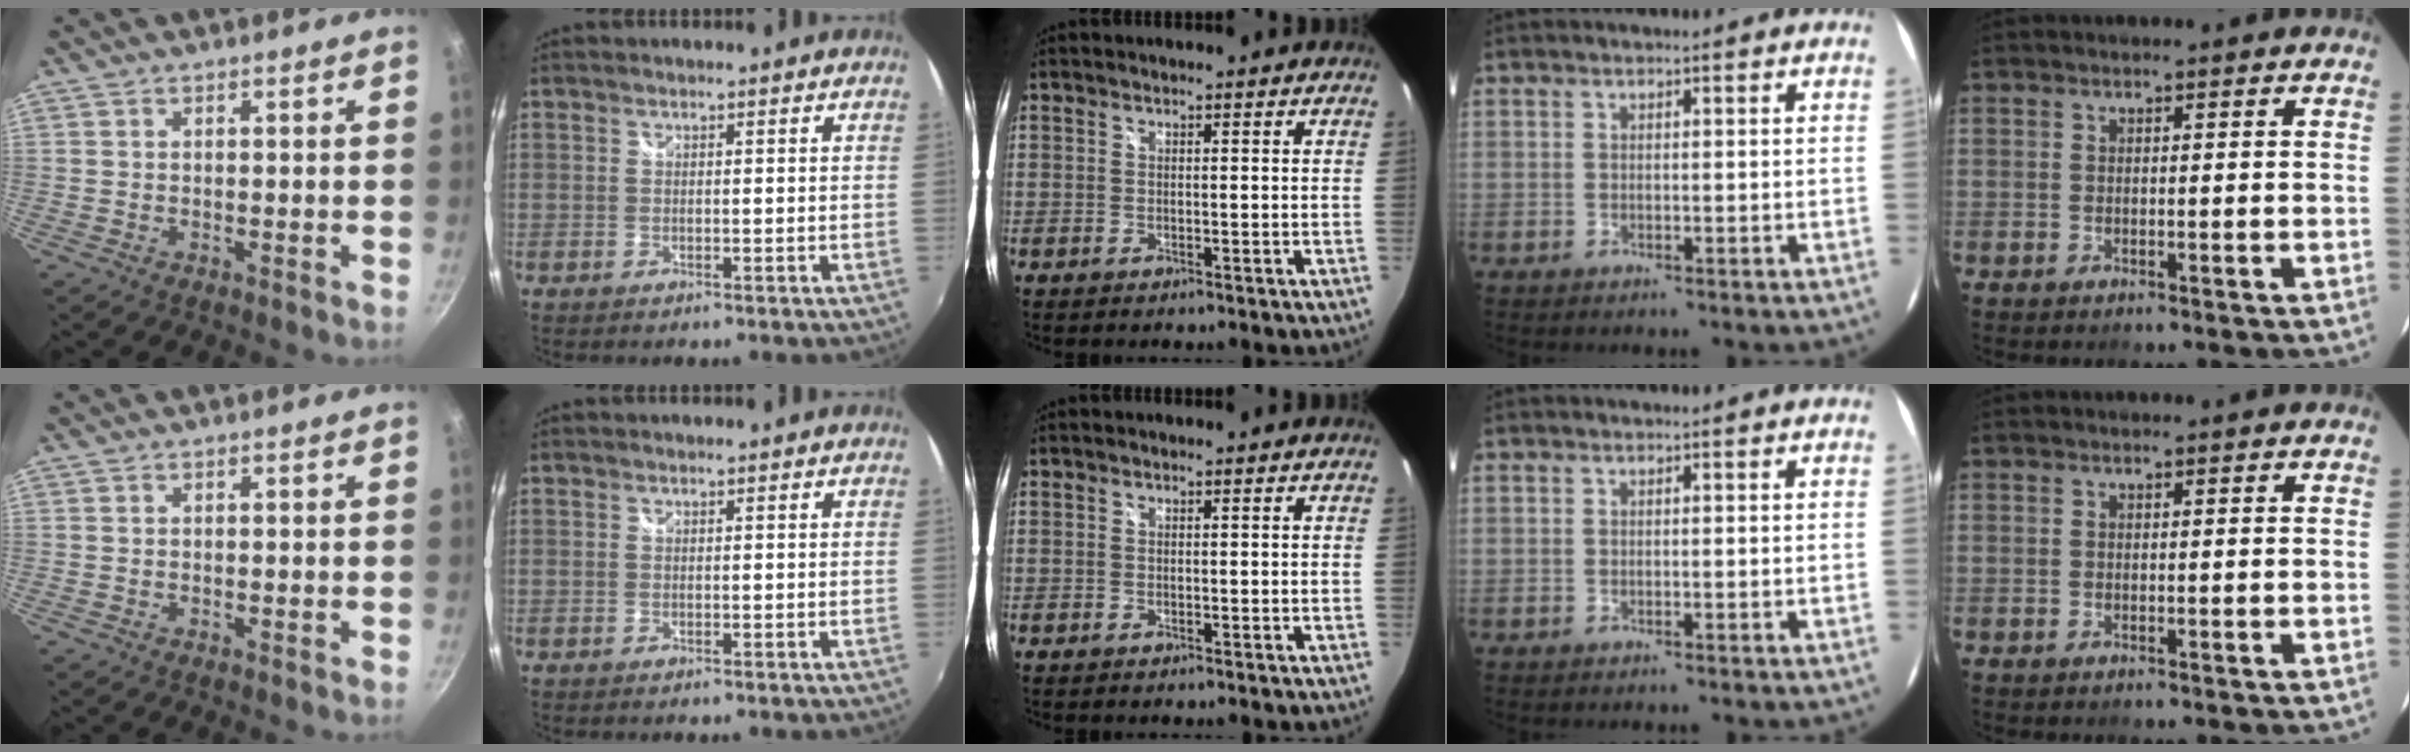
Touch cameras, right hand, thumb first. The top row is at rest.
{}